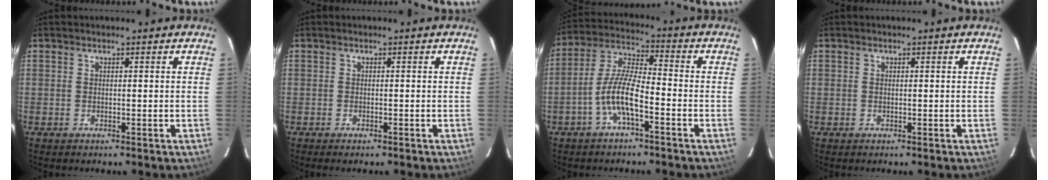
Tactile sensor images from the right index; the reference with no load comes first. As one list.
[{"total": 0.8, "force": [-0.7, 0.1, 0.4], "torque": [-0.010, -0.002, -0.011]}, {"total": 8.7, "force": [-3.9, 1.9, 7.5], "torque": [-0.164, 0.011, -0.078]}, {"total": 0.0}]